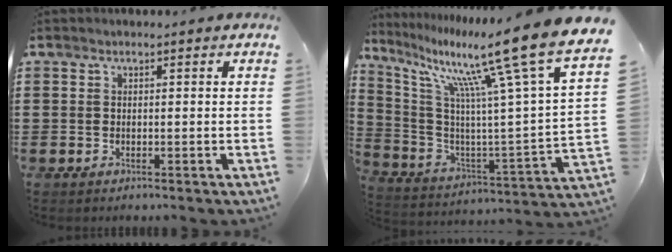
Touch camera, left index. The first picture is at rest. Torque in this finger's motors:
{"motor_torque": [0.29, -0.20, 1.05, 0.21]}